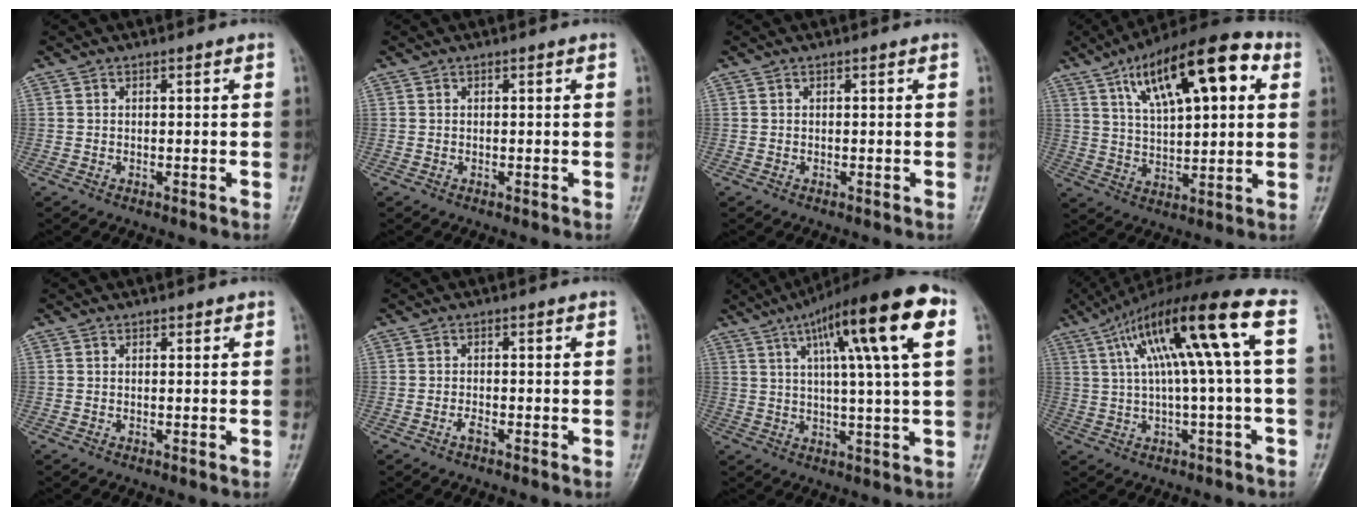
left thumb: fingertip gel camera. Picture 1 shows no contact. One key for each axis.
{"total": 0.0}
{"total": 0.0}
{"total": 20.4, "fx": 8.0, "fy": 8.0, "fz": 17.0, "tx": -0.243, "ty": 0.002, "tz": 0.126}
{"total": 0.5, "fx": 0.4, "fy": 0.3, "fz": 0.2, "tx": -0.002, "ty": -0.002, "tz": 0.003}
{"total": 1.3, "fx": -0.8, "fy": 0.4, "fz": 0.9, "tx": -0.019, "ty": 0.005, "tz": -0.016}
{"total": 18.7, "fx": 7.3, "fy": 2.6, "fz": 17.0, "tx": -0.255, "ty": 0.012, "tz": 0.104}
{"total": 16.3, "fx": 3.6, "fy": 1.7, "fz": 15.8, "tx": -0.282, "ty": 0.044, "tz": 0.060}